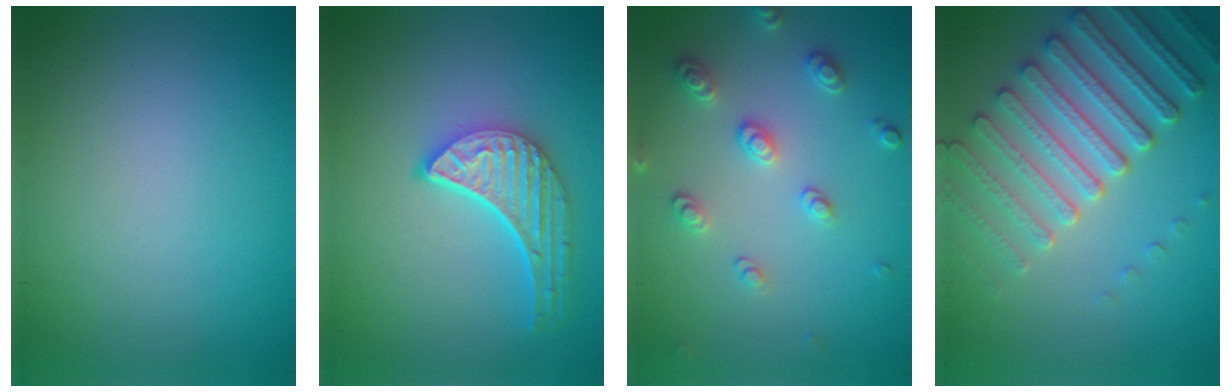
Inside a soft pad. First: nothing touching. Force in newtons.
{"total": 5.0, "press": 3.9, "slide": 3.2}
{"total": 3.0, "press": 2.9, "slide": 0.6}
{"total": 6.7, "press": 5.6, "slide": 3.6}